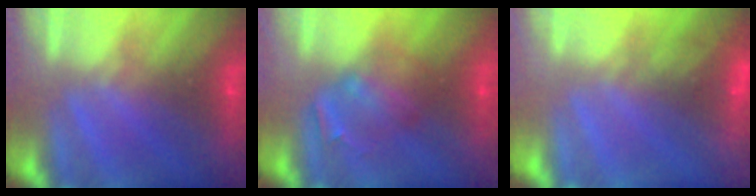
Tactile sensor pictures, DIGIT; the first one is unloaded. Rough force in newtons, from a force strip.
{"total": 2.4}
{"total": 2.5}